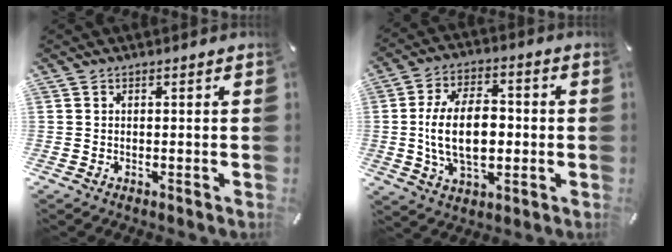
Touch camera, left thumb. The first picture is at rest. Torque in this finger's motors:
{"motor_torque": [0.71, 2.19, 0.45, -0.08, 0.23]}